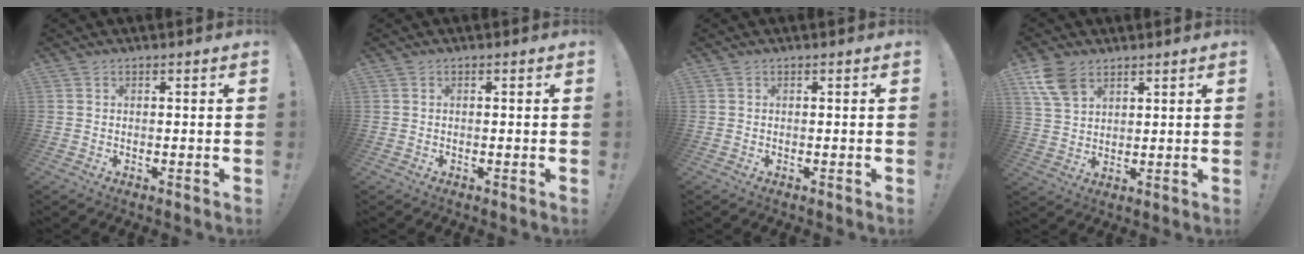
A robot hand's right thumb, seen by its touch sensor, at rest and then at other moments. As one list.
[{"total": 0.0}, {"total": 0.0}, {"total": 8.8, "force": [5.2, 5.3, 4.7], "torque": [-0.100, -0.012, 0.105]}]